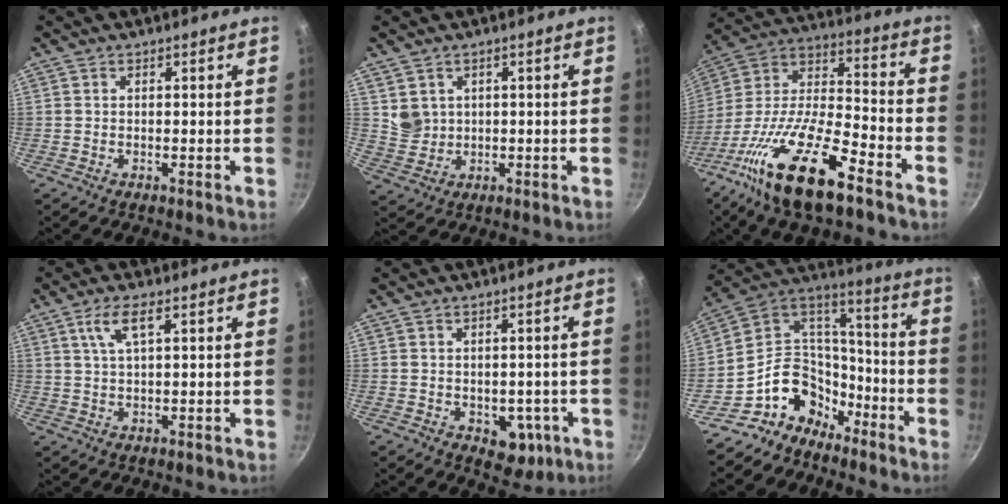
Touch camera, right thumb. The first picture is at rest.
{"total": 4.1, "force": [1.1, 3.7, 1.3], "torque": [-0.007, 0.001, 0.033]}
{"total": 22.4, "force": [-12.8, 7.4, 16.8], "torque": [-0.301, 0.064, -0.251]}
{"total": 5.0, "force": [2.2, 1.4, 4.3], "torque": [-0.085, 0.000, 0.046]}
{"total": 6.7, "force": [-2.0, 4.7, 4.4], "torque": [-0.017, 0.010, -0.013]}
{"total": 15.2, "force": [-9.7, 10.7, 4.9], "torque": [-0.040, 0.110, -0.184]}